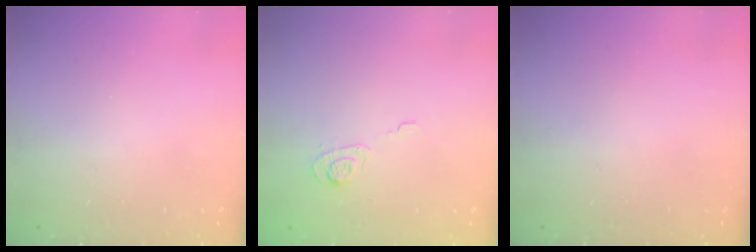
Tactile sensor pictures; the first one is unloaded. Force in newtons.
{"total": 3.1, "press": 2.7, "slide": 1.6}
{"total": 0.0}